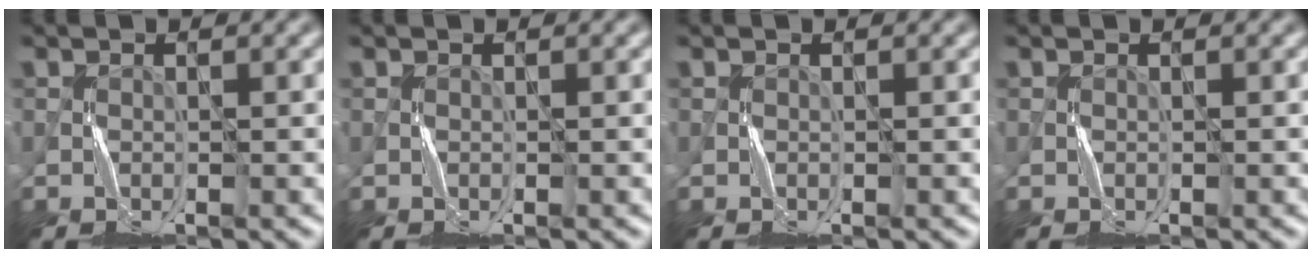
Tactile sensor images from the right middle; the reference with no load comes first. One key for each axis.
{"total": 0.0}
{"total": 0.0}
{"total": 0.0}